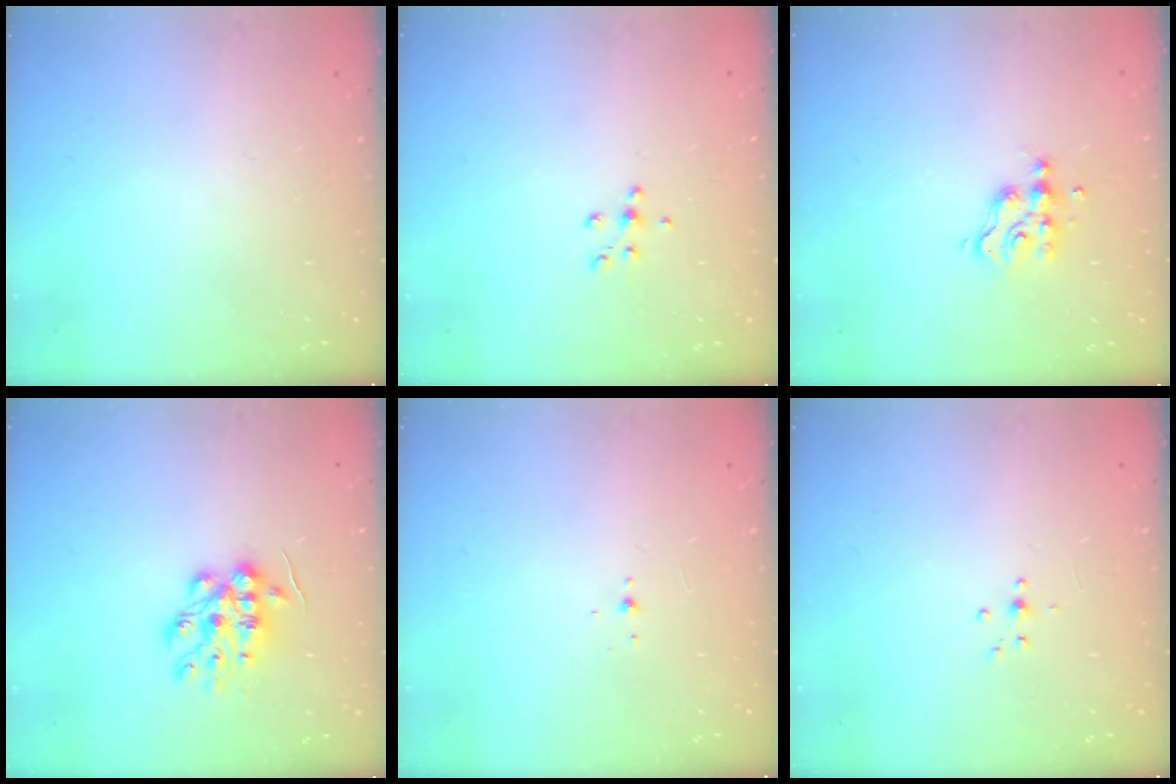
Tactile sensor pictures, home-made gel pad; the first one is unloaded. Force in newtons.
{"total": 5.3, "press": 5.2, "slide": 1.0}
{"total": 5.9, "press": 5.9, "slide": 0.3}
{"total": 12.1, "press": 12.1, "slide": 0.3}
{"total": 2.0, "press": 1.9, "slide": 0.8}
{"total": 3.0, "press": 2.8, "slide": 1.0}